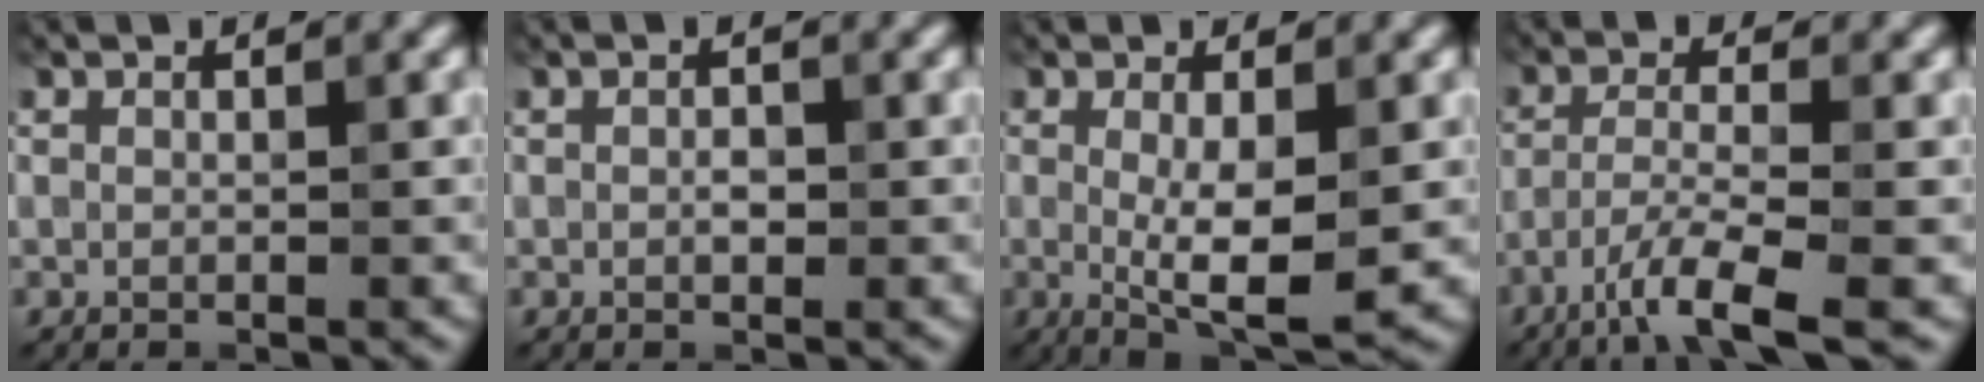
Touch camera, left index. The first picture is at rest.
{"total": 1.0, "force": [-0.1, 0.6, 0.8], "torque": [-0.014, -0.001, -0.001]}
{"total": 5.2, "force": [-0.3, 1.2, 5.1], "torque": [-0.088, -0.013, -0.001]}
{"total": 5.1, "force": [-3.2, 0.7, 3.9], "torque": [-0.071, -0.003, -0.068]}